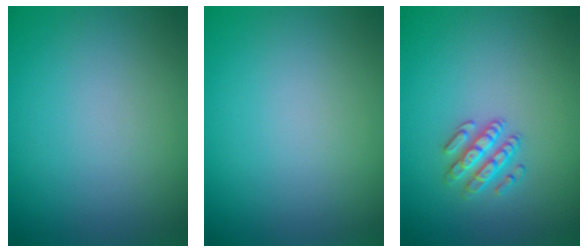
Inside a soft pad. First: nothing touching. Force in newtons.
{"total": 0.0}
{"total": 2.5, "press": 2.4, "slide": 0.6}